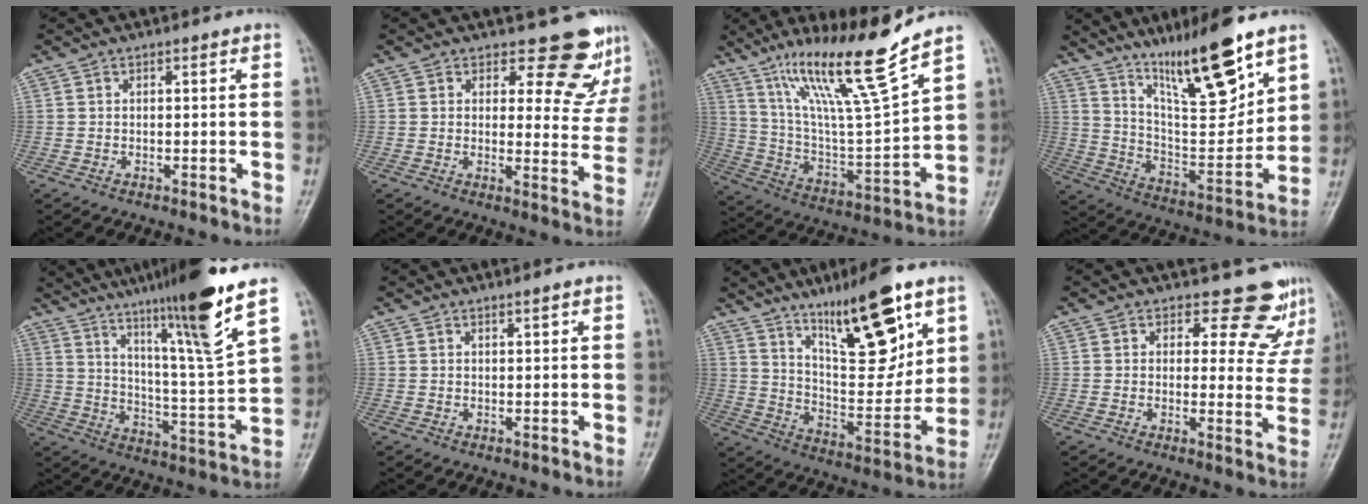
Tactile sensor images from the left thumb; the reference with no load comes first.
{"total": 10.4, "force": [8.9, 4.7, 2.5], "torque": [0.013, -0.076, 0.089]}
{"total": 19.5, "force": [13.3, 1.1, 14.3], "torque": [-0.228, -0.069, 0.241]}
{"total": 18.0, "force": [12.2, 3.8, 12.8], "torque": [-0.182, -0.078, 0.223]}
{"total": 18.8, "force": [12.4, -0.2, 14.1], "torque": [-0.213, -0.064, 0.202]}
{"total": 0.7, "force": [0.5, 0.0, 0.5], "torque": [-0.008, -0.004, 0.010]}
{"total": 18.9, "force": [10.9, 5.6, 14.4], "torque": [-0.193, -0.065, 0.193]}
{"total": 9.3, "force": [8.2, 4.3, 1.1], "torque": [0.033, -0.061, 0.077]}